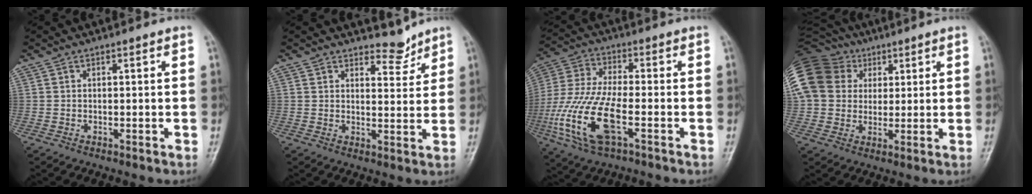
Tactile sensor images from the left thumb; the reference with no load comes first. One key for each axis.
{"total": 4.1, "fx": 3.7, "fy": 1.7, "fz": 0.6, "tx": 0.016, "ty": -0.032, "tz": 0.058}
{"total": 16.0, "fx": -5.4, "fy": 6.1, "fz": 13.8, "tx": -0.317, "ty": 0.011, "tz": -0.100}
{"total": 21.1, "fx": 6.2, "fy": 17.2, "fz": 10.5, "tx": -0.250, "ty": 0.055, "tz": 0.119}